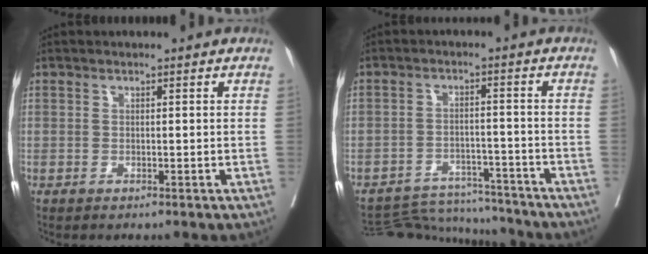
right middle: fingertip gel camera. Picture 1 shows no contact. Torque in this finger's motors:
{"motor_torque": [-0.68, -0.76, -0.22, -0.08]}